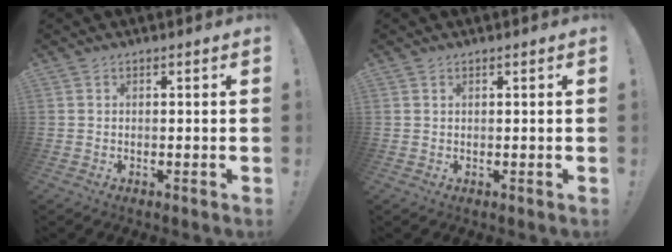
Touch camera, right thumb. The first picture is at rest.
{"total": 0.6, "force": [0.4, 0.3, 0.3], "torque": [-0.005, 0.001, 0.008]}